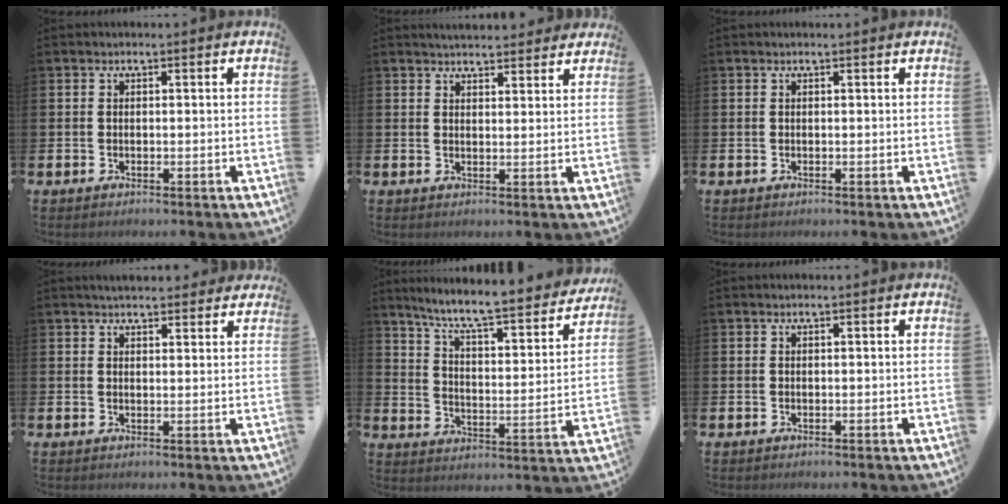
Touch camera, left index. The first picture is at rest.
{"total": 3.7, "force": [3.6, 0.8, 0.3], "torque": [-0.003, -0.016, 0.065]}
{"total": 0.0}
{"total": 3.5, "force": [3.4, 0.9, 0.5], "torque": [-0.007, -0.013, 0.061]}
{"total": 8.1, "force": [7.3, 0.8, 3.5], "torque": [-0.095, -0.059, 0.117]}
{"total": 0.0}